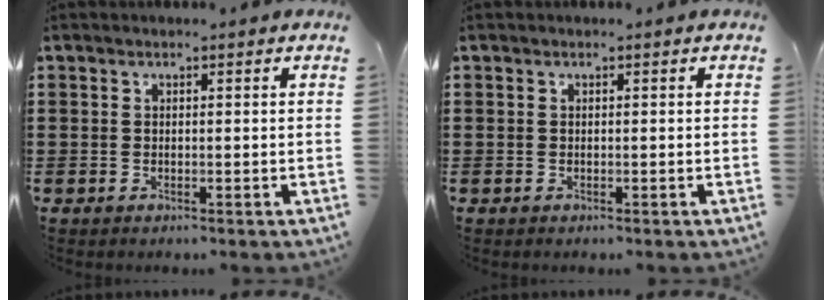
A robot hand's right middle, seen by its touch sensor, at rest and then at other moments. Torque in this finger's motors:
{"motor_torque": [0.00, 0.00, 0.00, -0.01]}